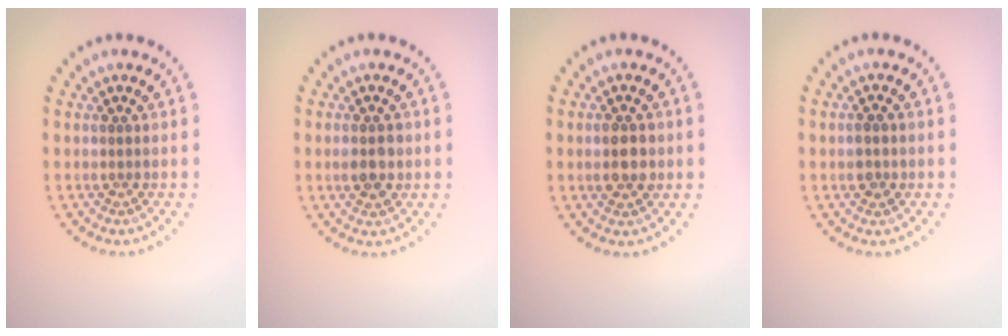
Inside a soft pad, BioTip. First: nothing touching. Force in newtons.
{"total": 2.7, "press": 2.7, "slide": 0.1}
{"total": 2.9, "press": 2.9, "slide": 0.1}
{"total": 1.4, "press": 1.4, "slide": 0.3}